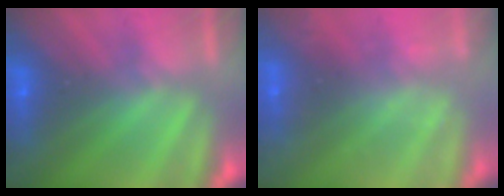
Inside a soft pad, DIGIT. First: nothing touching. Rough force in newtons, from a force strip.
{"total": 2.2}